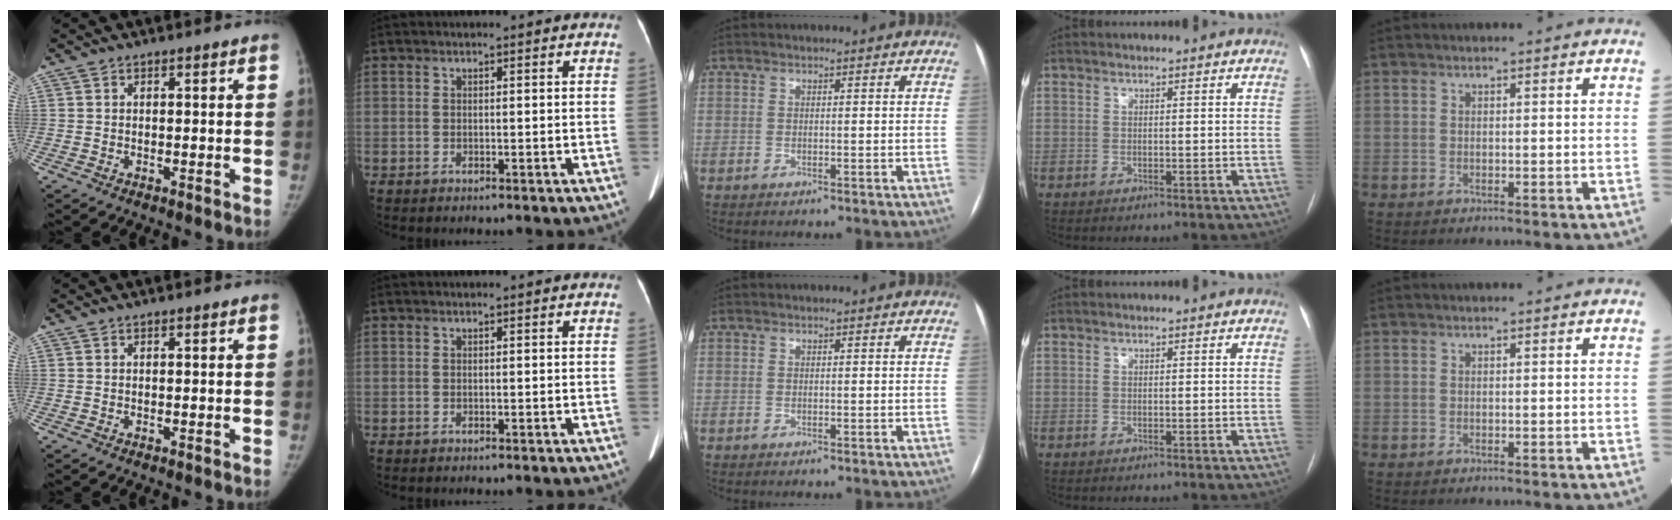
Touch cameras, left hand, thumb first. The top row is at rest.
{}